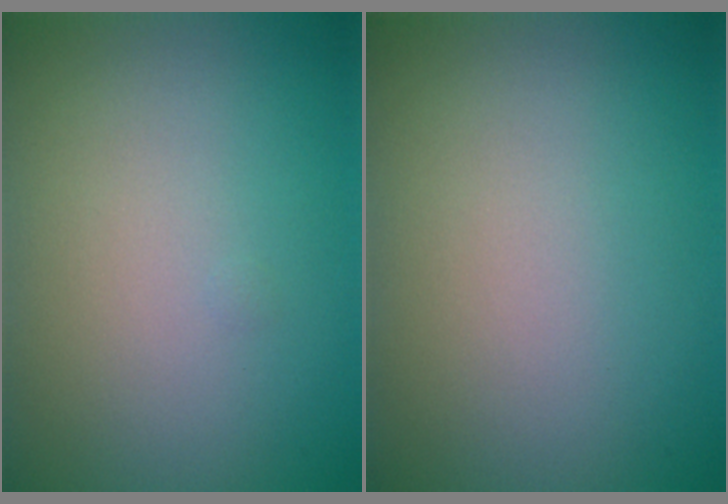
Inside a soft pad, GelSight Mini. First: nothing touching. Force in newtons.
{"total": 0.0}